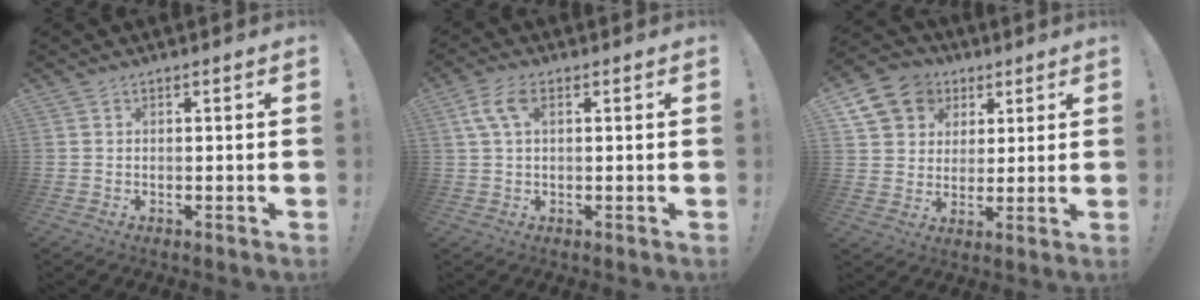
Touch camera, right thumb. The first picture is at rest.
{"total": 6.2, "force": [1.9, 3.3, 4.9], "torque": [-0.098, 0.006, 0.034]}
{"total": 12.2, "force": [5.5, 10.0, 4.2], "torque": [-0.066, -0.026, 0.113]}